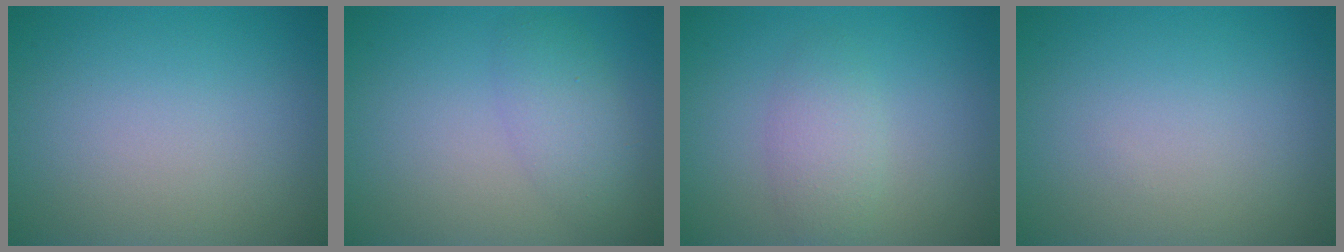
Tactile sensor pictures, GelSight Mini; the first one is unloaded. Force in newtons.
{"total": 2.8, "press": 2.8, "slide": 0.2}
{"total": 2.4, "press": 2.4, "slide": 0.0}
{"total": 0.0}